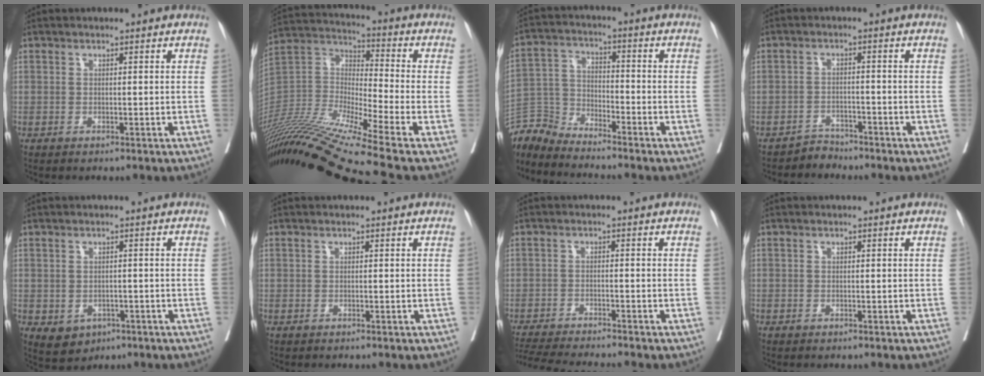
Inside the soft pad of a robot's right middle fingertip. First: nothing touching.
{"total": 21.9, "force": [-17.8, -2.0, 12.6], "torque": [-0.286, -0.017, -0.337]}
{"total": 7.1, "force": [-7.1, -0.1, -0.2], "torque": [0.002, 0.005, -0.143]}
{"total": 2.4, "force": [-2.2, 0.6, -0.8], "torque": [0.017, -0.004, -0.039]}
{"total": 4.3, "force": [-1.9, 3.5, 1.8], "torque": [-0.029, -0.003, -0.017]}
{"total": 0.0}
{"total": 9.9, "force": [-9.2, -0.7, 3.7], "torque": [-0.054, -0.017, -0.150]}
{"total": 0.5, "force": [-0.2, 0.4, -0.1], "torque": [0.000, 0.005, -0.006]}